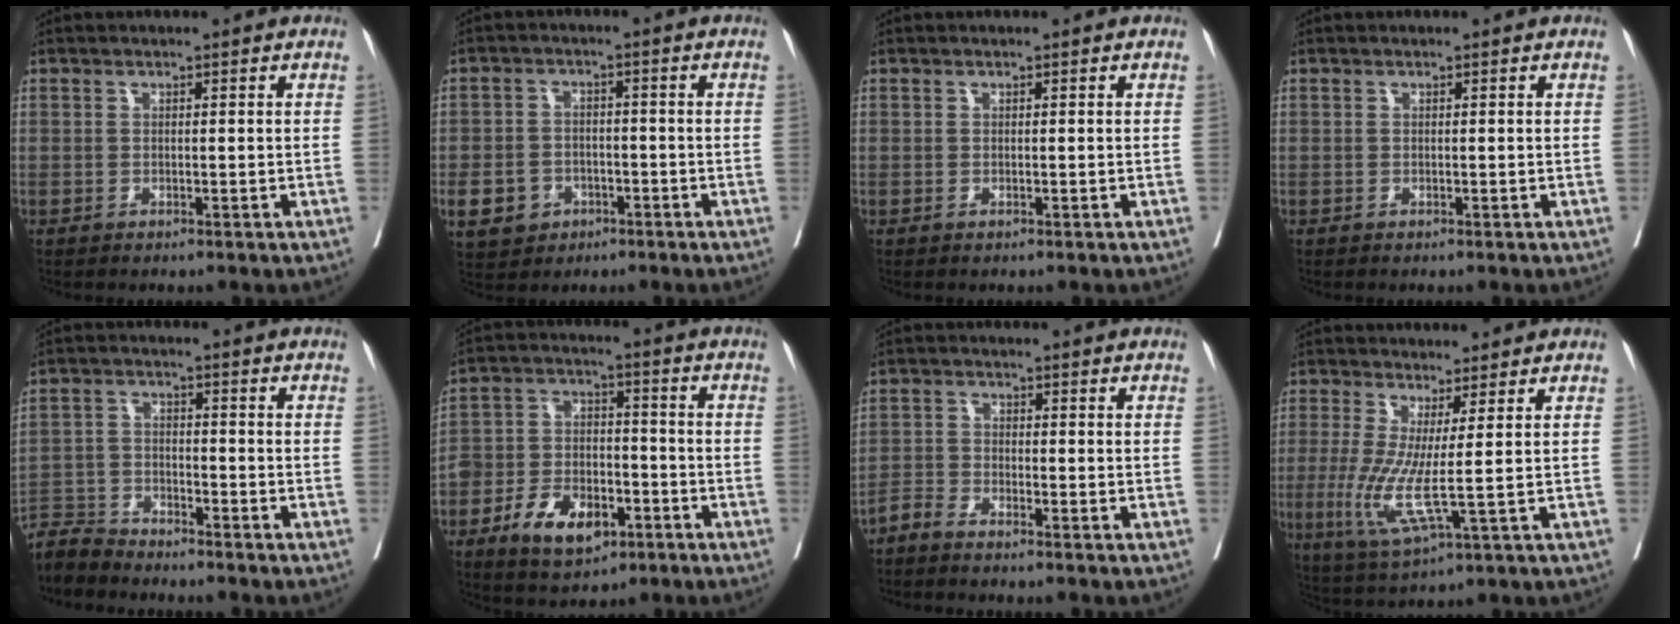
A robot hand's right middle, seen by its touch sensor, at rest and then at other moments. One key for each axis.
{"total": 7.6, "fx": -3.3, "fy": 6.3, "fz": 2.6, "tx": -0.057, "ty": 0.008, "tz": -0.044}
{"total": 0.0}
{"total": 0.0}
{"total": 5.4, "fx": -5.3, "fy": 0.4, "fz": -0.6, "tx": 0.013, "ty": -0.004, "tz": -0.103}
{"total": 10.6, "fx": -5.6, "fy": 5.9, "fz": 6.9, "tx": -0.124, "ty": 0.012, "tz": -0.095}
{"total": 2.2, "fx": -2.1, "fy": -0.1, "fz": 0.3, "tx": -0.007, "ty": -0.007, "tz": -0.048}
{"total": 7.6, "fx": -0.3, "fy": 0.0, "fz": 7.6, "tx": -0.166, "ty": -0.024, "tz": -0.003}